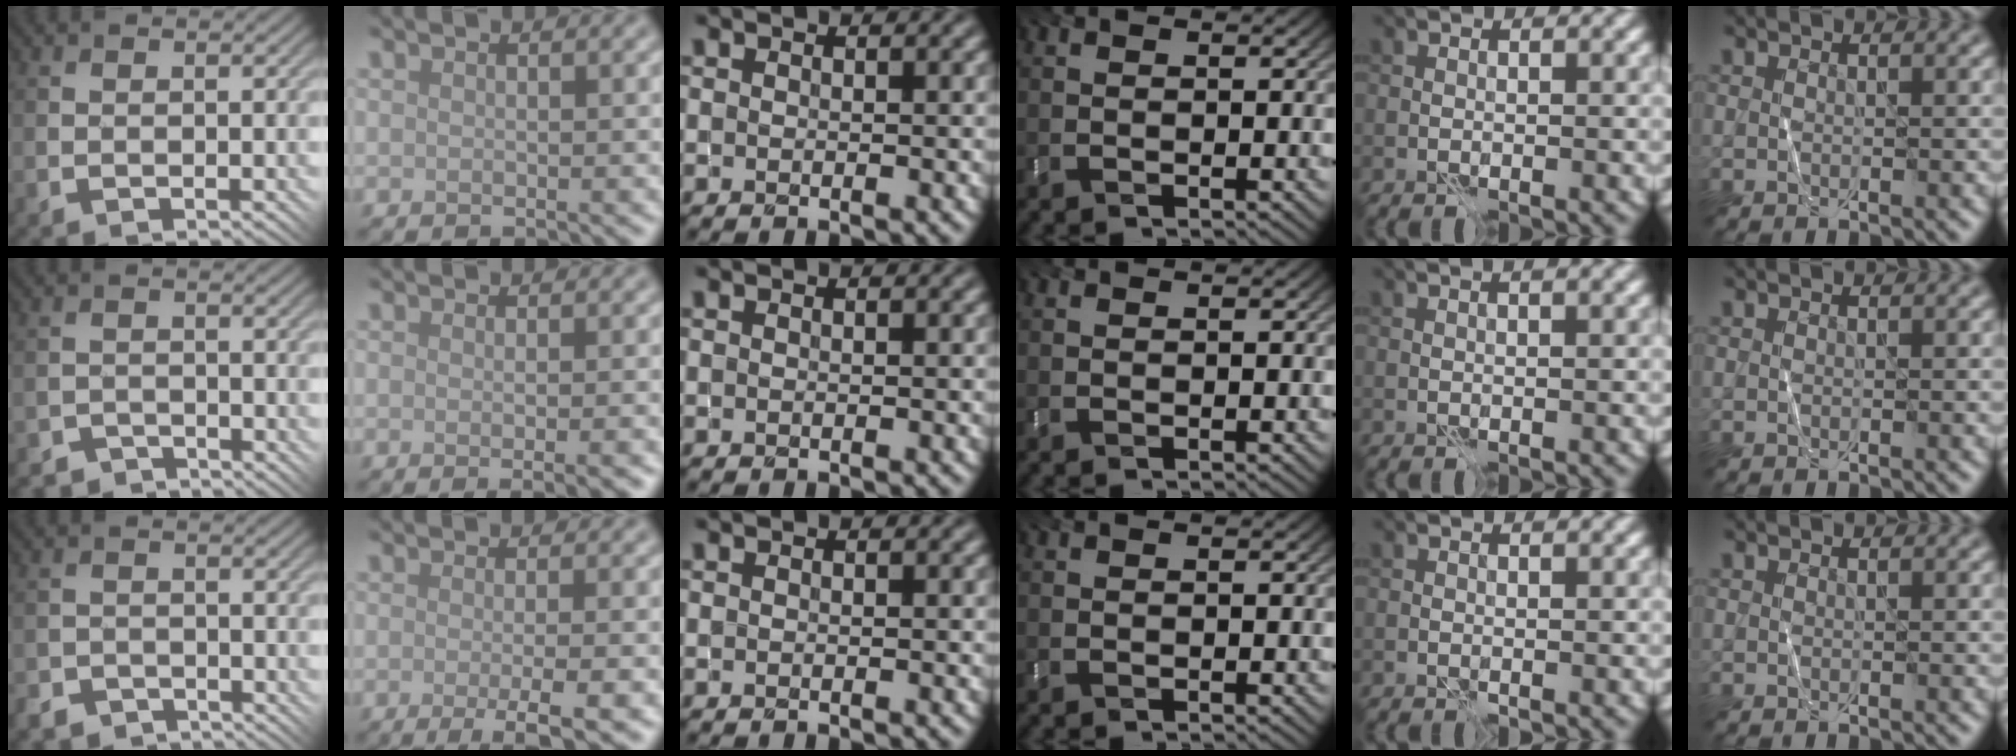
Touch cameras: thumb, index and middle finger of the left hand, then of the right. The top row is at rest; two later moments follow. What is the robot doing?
{"motion": "fold", "object": "shorts"}